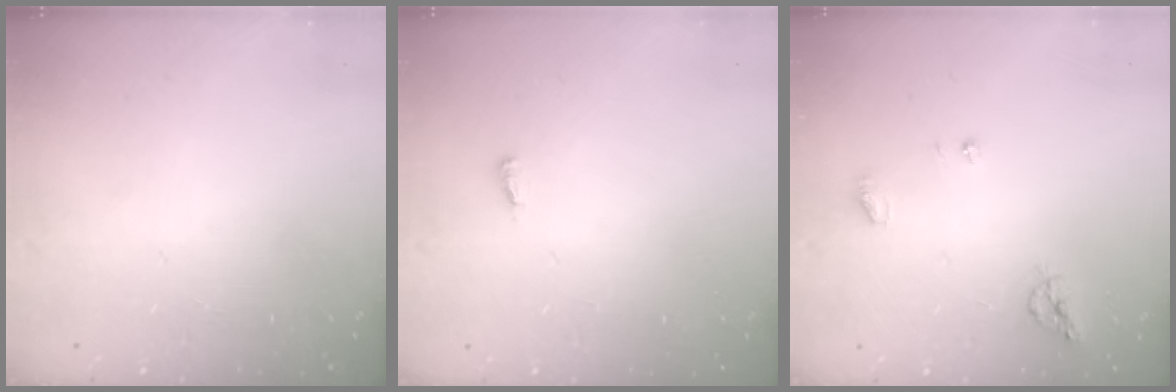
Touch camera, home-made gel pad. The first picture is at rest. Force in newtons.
{"total": 2.6, "press": 2.4, "slide": 1.0}
{"total": 6.7, "press": 6.7, "slide": 0.3}